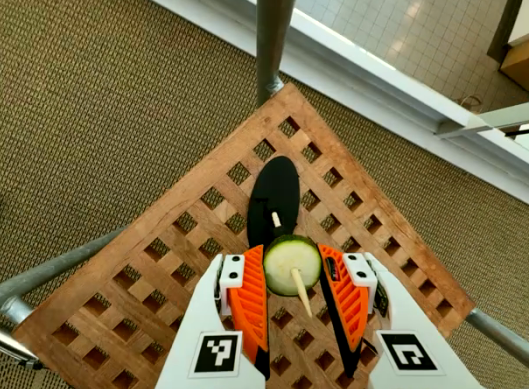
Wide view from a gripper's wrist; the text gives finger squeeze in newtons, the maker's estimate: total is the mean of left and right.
{"total": 9.6, "left": 9.8, "right": 9.4}